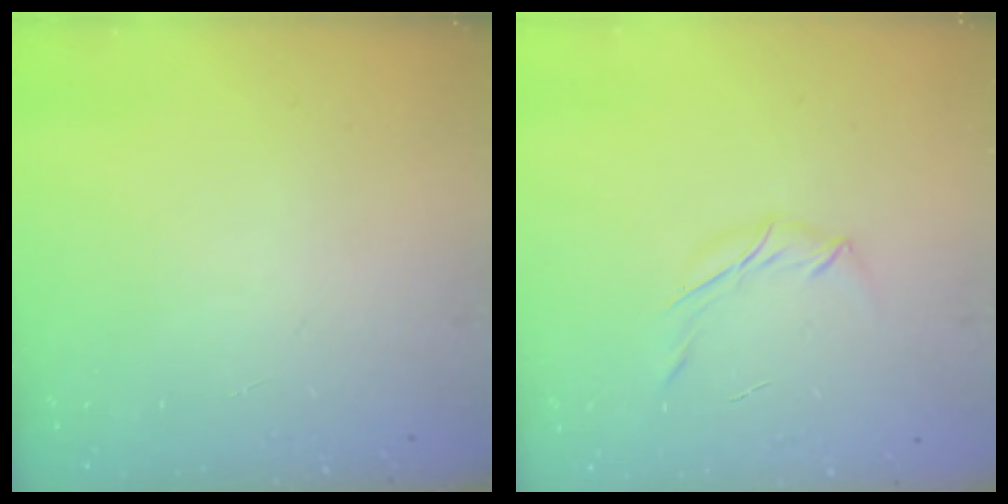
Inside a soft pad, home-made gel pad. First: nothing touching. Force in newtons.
{"total": 4.1, "press": 3.9, "slide": 1.0}